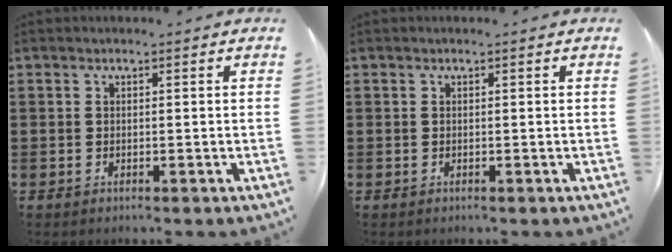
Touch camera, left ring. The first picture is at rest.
{"total": 0.0}